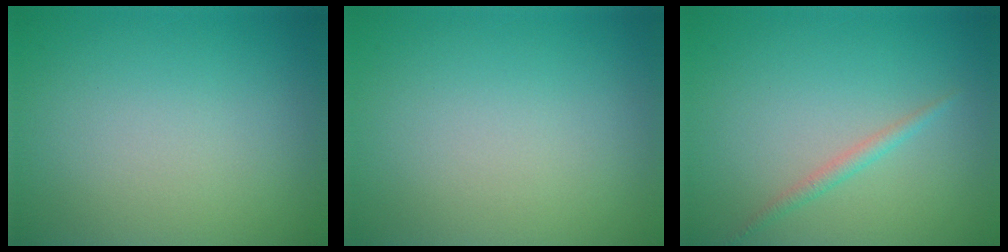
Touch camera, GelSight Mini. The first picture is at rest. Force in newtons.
{"total": 0.0}
{"total": 1.2, "press": 1.2, "slide": 0.0}